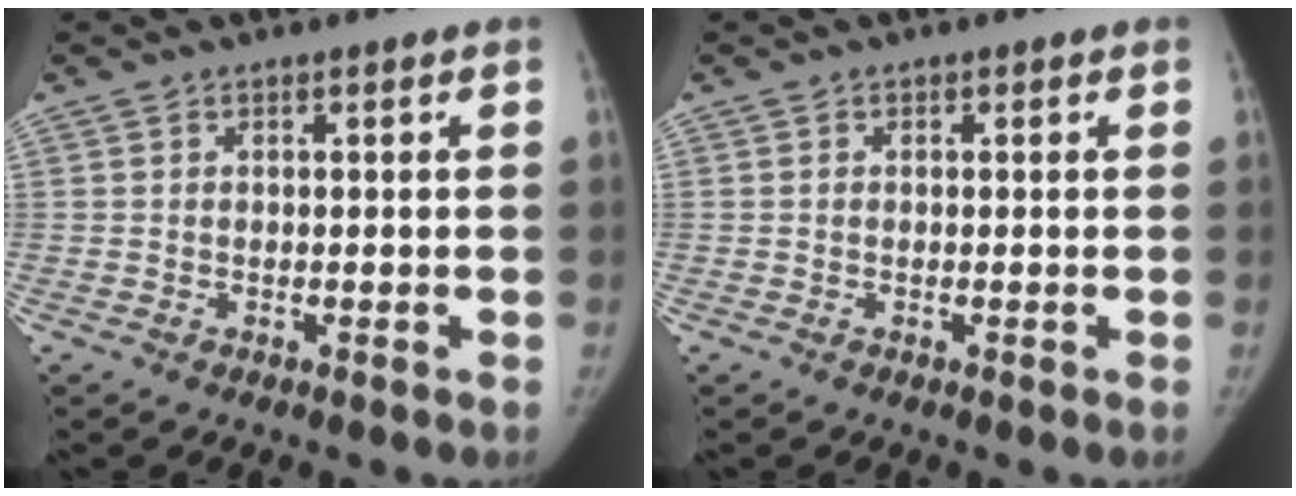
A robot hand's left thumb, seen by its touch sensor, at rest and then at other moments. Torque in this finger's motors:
{"motor_torque": [-0.38, -0.08, -0.08, 0.26, -0.04]}